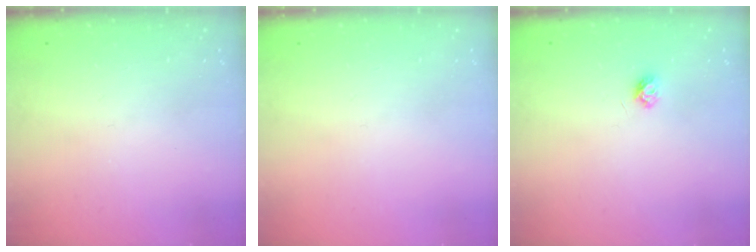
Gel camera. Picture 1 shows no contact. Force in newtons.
{"total": 0.0}
{"total": 3.9, "press": 3.9, "slide": 0.6}